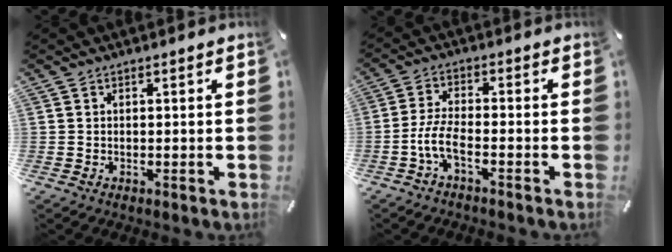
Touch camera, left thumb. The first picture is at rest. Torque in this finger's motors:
{"motor_torque": [0.21, 0.43, 0.26, 0.25, 0.07]}